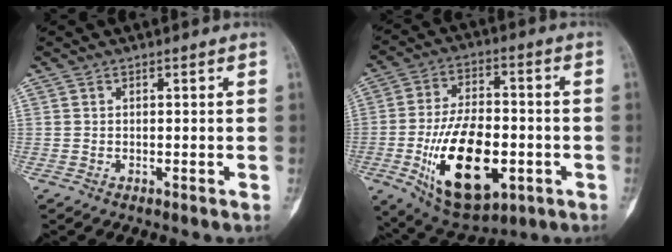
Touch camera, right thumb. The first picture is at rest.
{"total": 20.4, "force": [-5.5, 10.8, 16.4], "torque": [-0.259, 0.016, -0.074]}